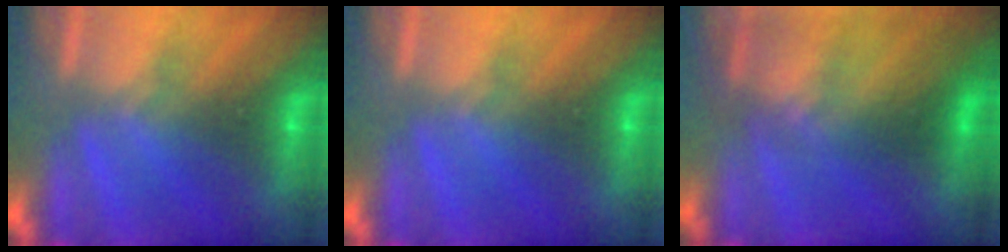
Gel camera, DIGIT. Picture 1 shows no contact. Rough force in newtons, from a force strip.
{"total": 0.0}
{"total": 2.9}